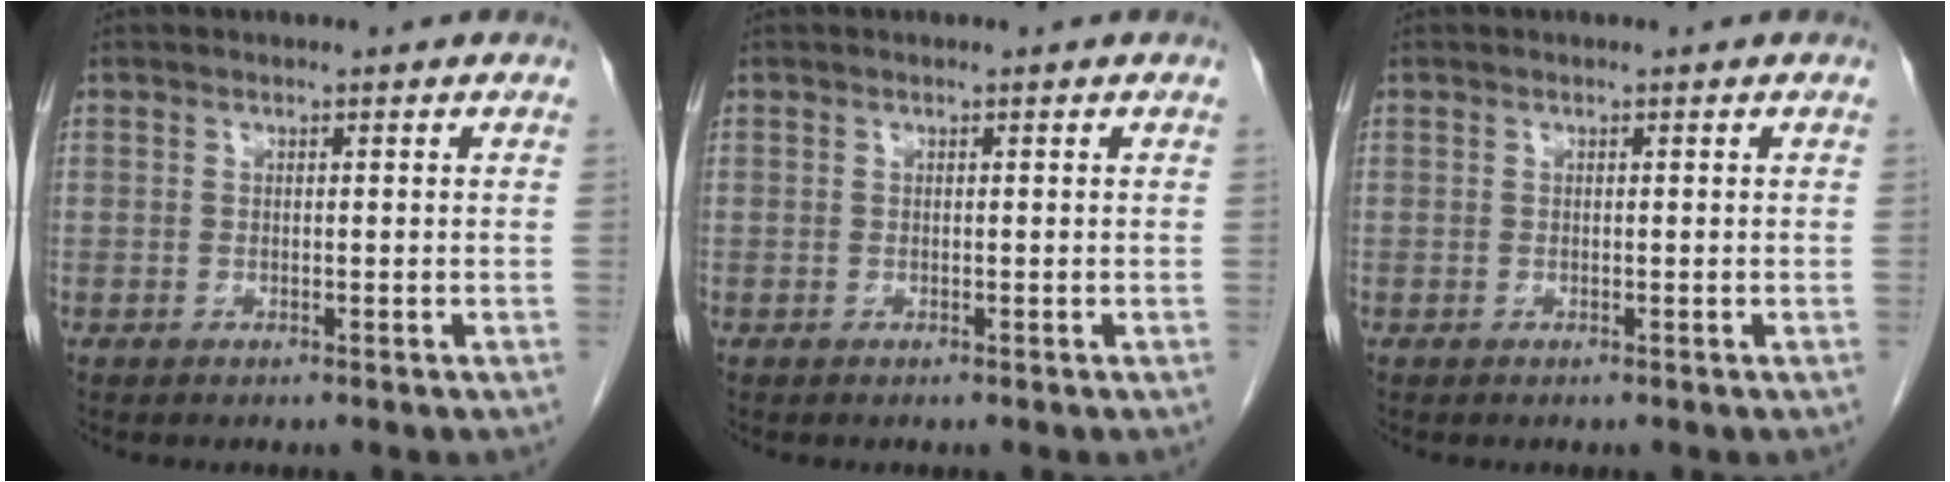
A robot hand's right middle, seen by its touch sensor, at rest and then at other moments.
{"total": 0.0}
{"total": 0.0}